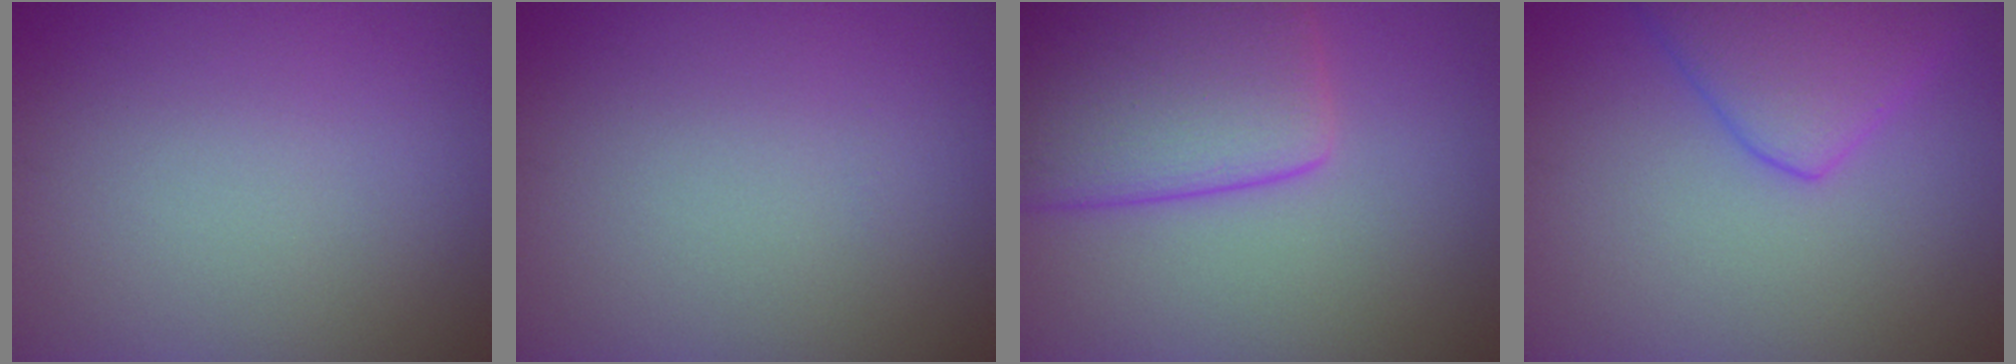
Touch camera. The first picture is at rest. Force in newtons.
{"total": 0.0}
{"total": 8.5, "press": 8.5, "slide": 0.5}
{"total": 5.2, "press": 5.2, "slide": 0.4}